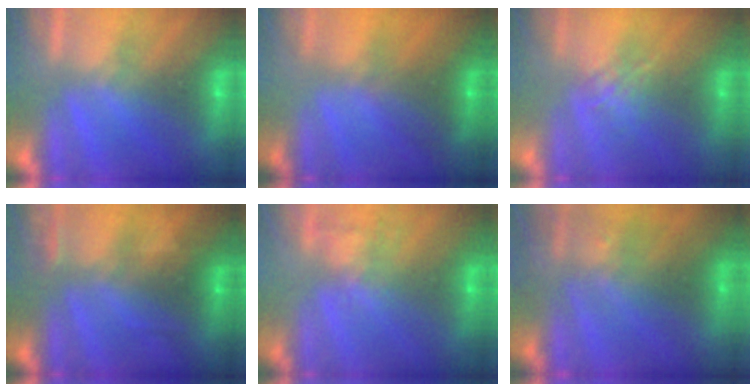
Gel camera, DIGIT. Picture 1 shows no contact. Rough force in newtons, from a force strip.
{"total": 1.7}
{"total": 1.9}
{"total": 2.4}
{"total": 4.2}
{"total": 3.0}